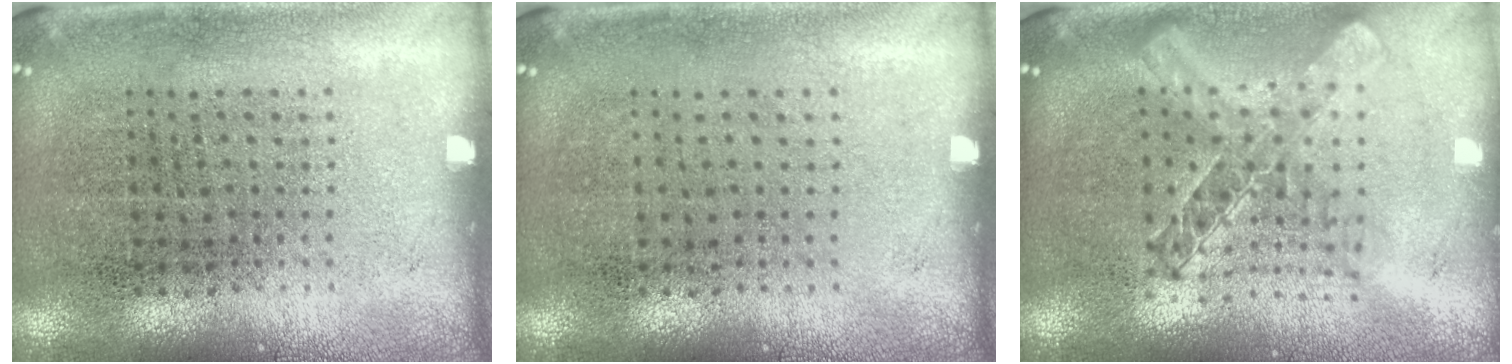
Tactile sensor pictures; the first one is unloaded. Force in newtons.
{"total": 0.0}
{"total": 1.9, "press": 1.7, "slide": 1.0}